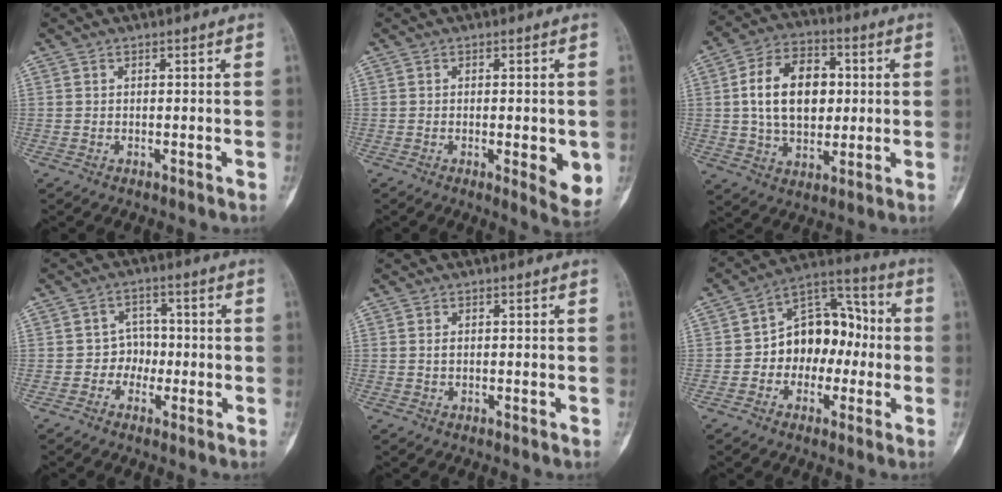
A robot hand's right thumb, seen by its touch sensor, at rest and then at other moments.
{"total": 7.0, "force": [-1.1, 2.3, 6.5], "torque": [-0.074, -0.014, -0.009]}
{"total": 15.4, "force": [1.9, 10.4, 11.3], "torque": [-0.158, 0.009, 0.028]}
{"total": 4.3, "force": [-1.1, 3.8, 1.6], "torque": [0.012, 0.016, -0.029]}
{"total": 0.7, "force": [0.1, 0.5, 0.5], "torque": [-0.008, 0.002, 0.003]}
{"total": 14.1, "force": [-1.3, 10.0, 9.9], "torque": [-0.109, 0.048, -0.032]}